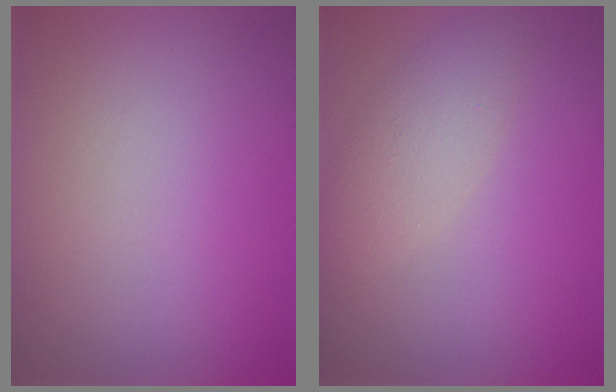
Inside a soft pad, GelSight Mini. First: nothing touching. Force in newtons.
{"total": 2.8, "press": 2.8, "slide": 0.1}